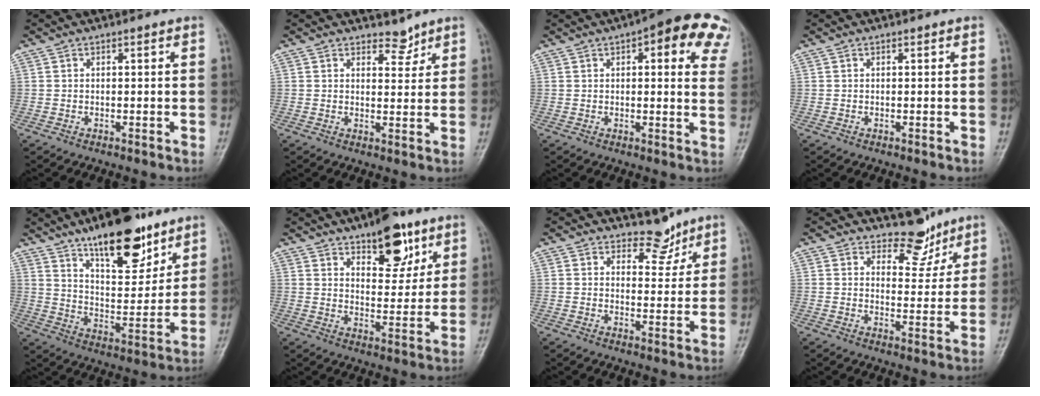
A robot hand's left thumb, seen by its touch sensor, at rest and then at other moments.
{"total": 2.9, "force": [2.5, 1.4, 0.5], "torque": [0.011, -0.020, 0.036]}
{"total": 15.2, "force": [7.8, 5.7, 11.8], "torque": [-0.105, -0.010, 0.074]}
{"total": 0.0}
{"total": 18.1, "force": [12.3, 6.8, 11.5], "torque": [-0.130, -0.072, 0.202]}
{"total": 12.7, "force": [7.8, 5.8, 8.2], "torque": [-0.077, -0.043, 0.117]}
{"total": 4.7, "force": [4.0, 2.4, 0.6], "torque": [0.019, -0.032, 0.061]}
{"total": 6.1, "force": [5.1, 3.1, 0.8], "torque": [0.017, -0.043, 0.080]}